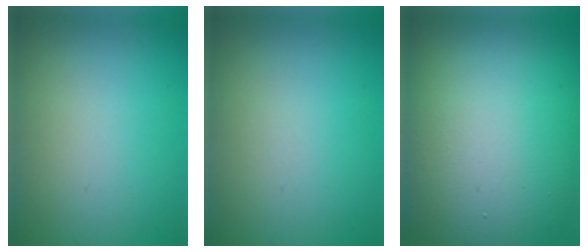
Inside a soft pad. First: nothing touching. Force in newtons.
{"total": 0.0}
{"total": 16.4, "press": 16.3, "slide": 1.4}